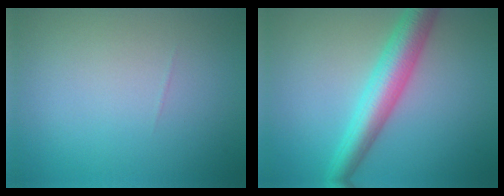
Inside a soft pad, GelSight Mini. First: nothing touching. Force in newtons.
{"total": 5.8, "press": 5.8, "slide": 0.1}